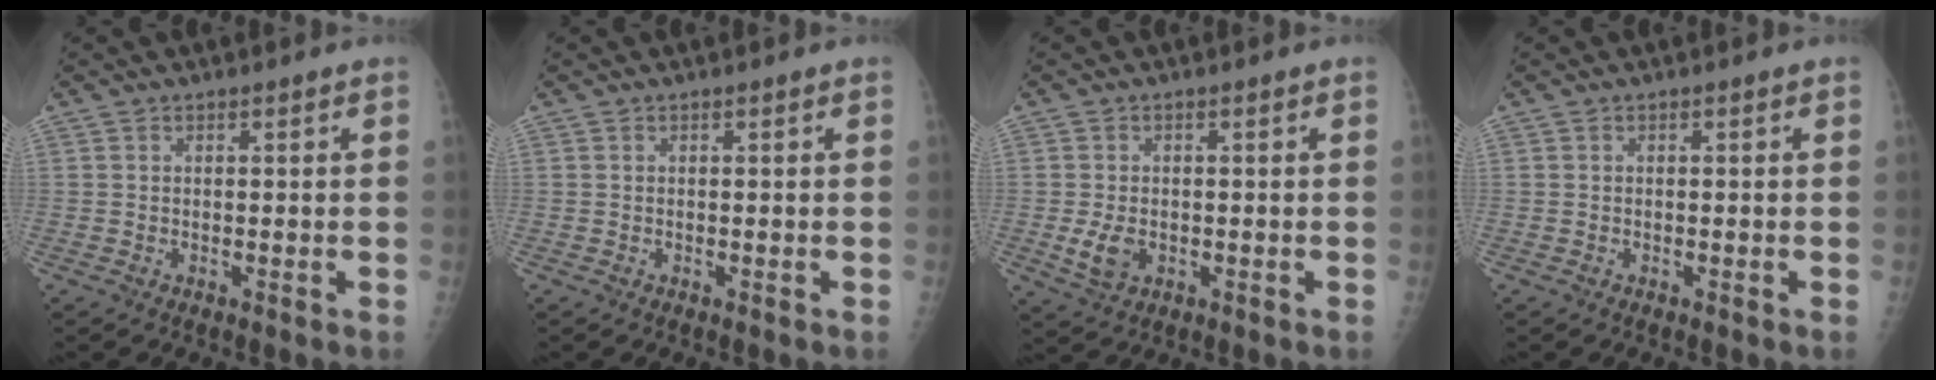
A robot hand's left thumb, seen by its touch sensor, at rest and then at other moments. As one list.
[{"total": 0.0}, {"total": 4.1, "force": [-0.7, 2.8, 2.9], "torque": [-0.055, -0.006, -0.006]}, {"total": 0.0}]